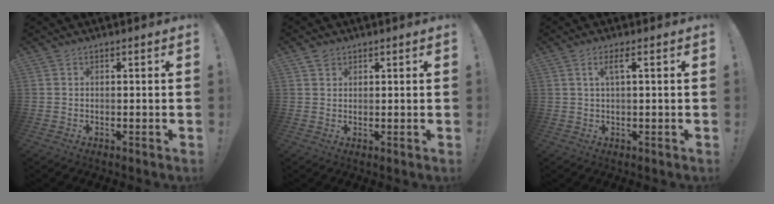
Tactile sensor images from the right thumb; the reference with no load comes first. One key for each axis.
{"total": 1.7, "fx": 1.3, "fy": 1.1, "fz": 0.3, "tx": 0.004, "ty": -0.006, "tz": 0.023}
{"total": 4.3, "fx": 1.8, "fy": 0.6, "fz": 3.9, "tx": -0.078, "ty": 0.004, "tz": 0.029}